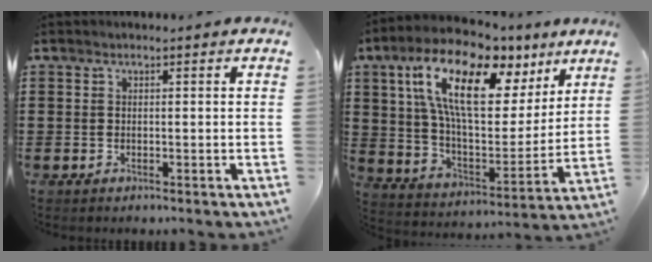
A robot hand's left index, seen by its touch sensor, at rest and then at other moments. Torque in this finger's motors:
{"motor_torque": [1.42, -0.72, 1.05, 0.21]}